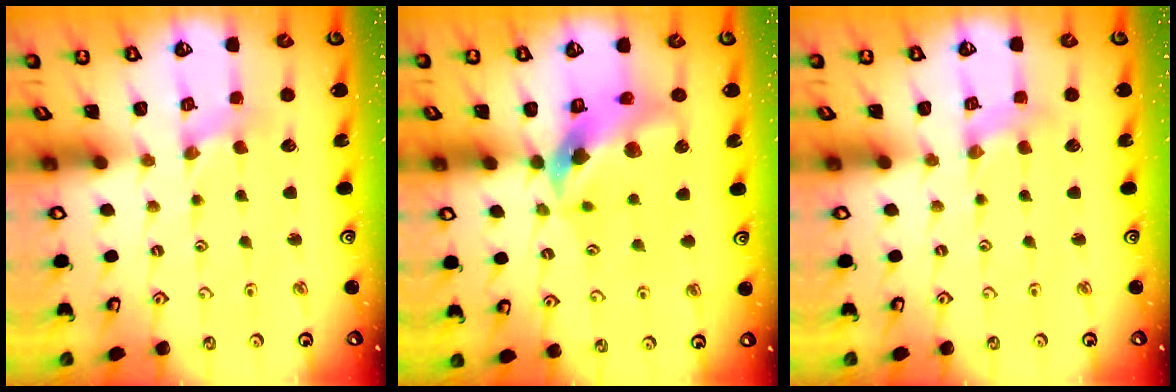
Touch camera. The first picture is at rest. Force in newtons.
{"total": 12.7, "press": 12.6, "slide": 1.9}
{"total": 1.3, "press": 1.2, "slide": 0.3}